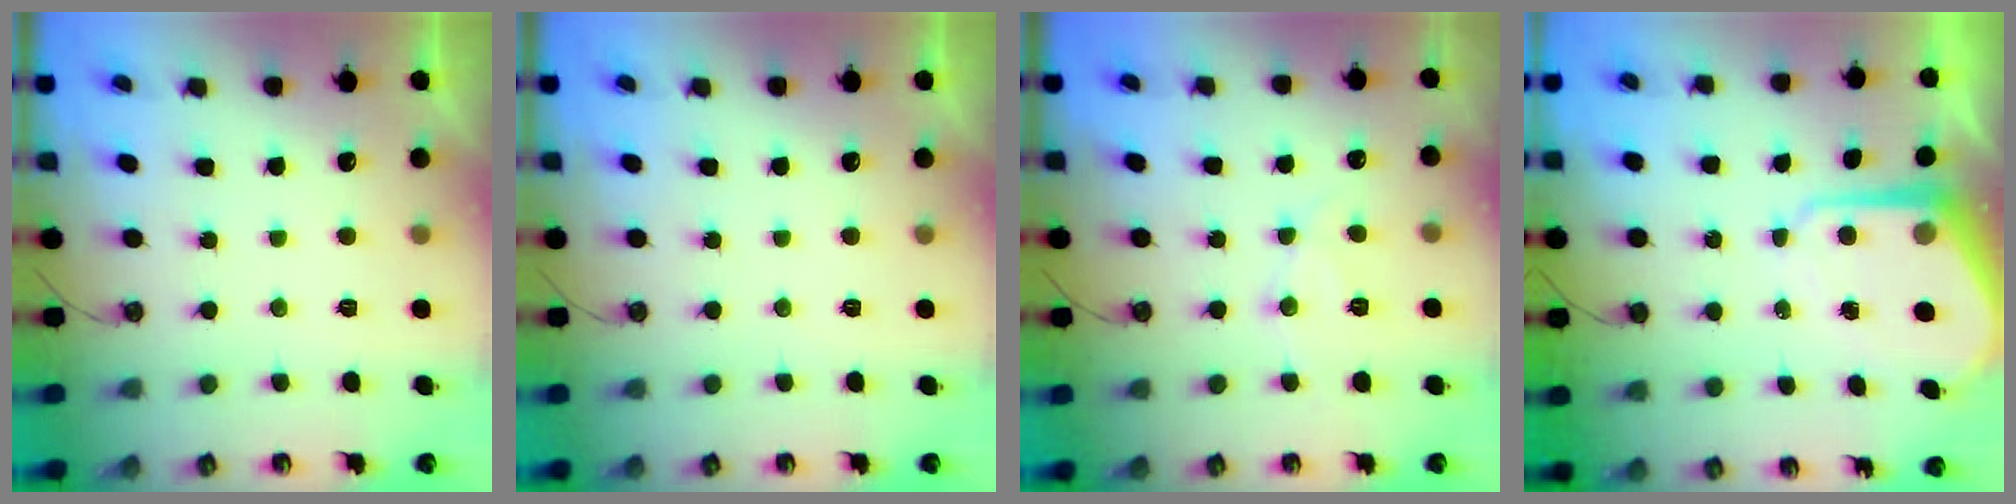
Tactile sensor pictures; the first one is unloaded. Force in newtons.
{"total": 0.0}
{"total": 8.9, "press": 8.8, "slide": 0.8}
{"total": 9.1, "press": 9.1, "slide": 0.7}